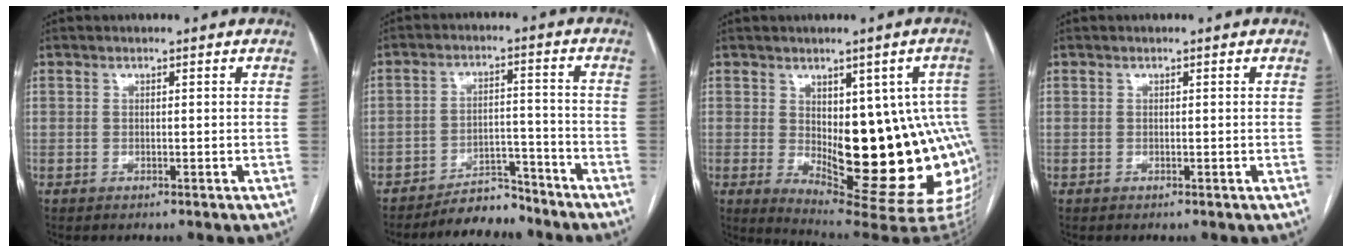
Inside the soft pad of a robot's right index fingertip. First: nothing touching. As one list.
[{"total": 6.4, "force": [-6.0, 1.9, 0.9], "torque": [-0.009, 0.013, -0.099]}, {"total": 20.5, "force": [-1.7, 6.8, 19.3], "torque": [-0.169, 0.014, 0.007]}, {"total": 0.0}]